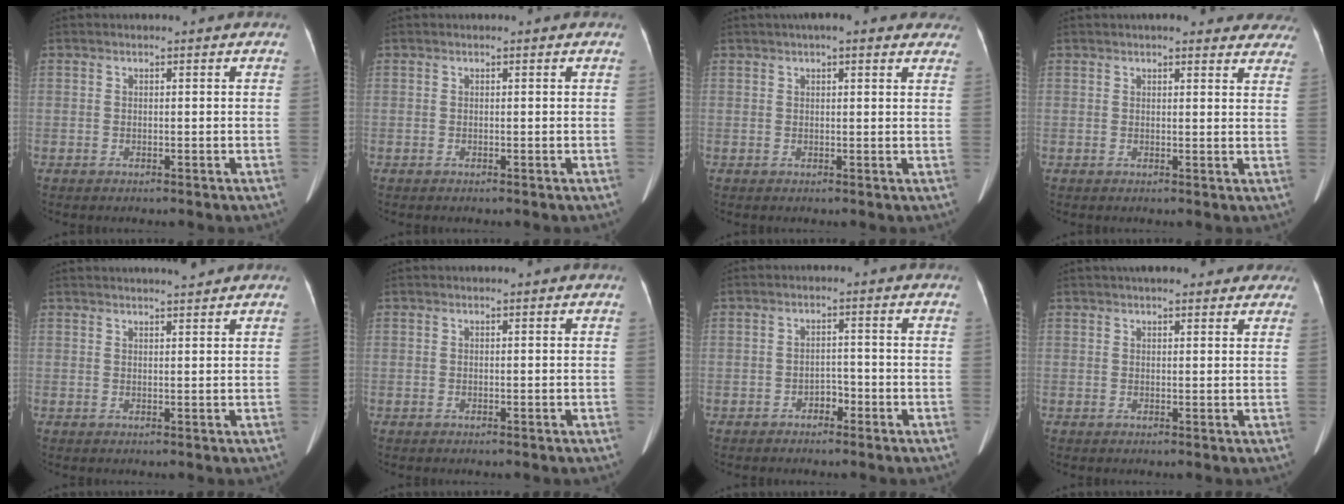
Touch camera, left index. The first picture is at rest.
{"total": 0.0}
{"total": 8.0, "force": [6.0, 1.9, 4.9], "torque": [-0.051, 0.025, 0.066]}
{"total": 14.9, "force": [13.4, 3.4, 5.6], "torque": [-0.032, 0.002, 0.135]}
{"total": 4.4, "force": [4.0, -0.2, 1.7], "torque": [-0.024, 0.012, 0.054]}
{"total": 0.0}
{"total": 2.0, "force": [-1.4, 1.0, 0.9], "torque": [-0.008, 0.006, -0.024]}
{"total": 10.9, "force": [9.0, 3.1, 5.2], "torque": [-0.050, 0.028, 0.106]}